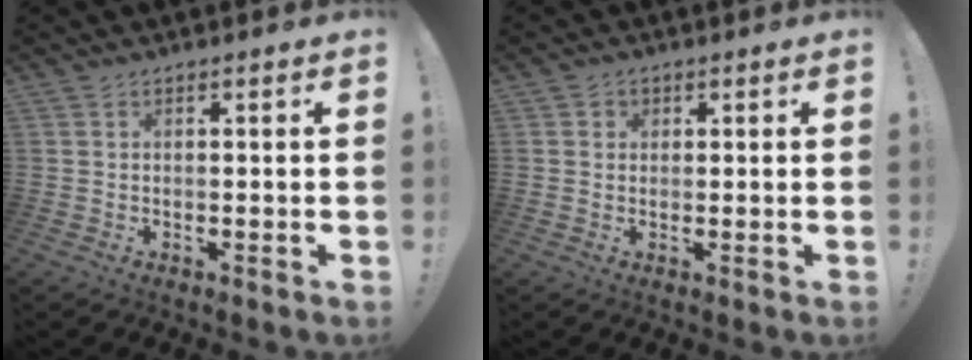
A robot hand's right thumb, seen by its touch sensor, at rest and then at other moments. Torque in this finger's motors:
{"motor_torque": [0.36, 0.49, 0.43, -0.09, -0.06]}